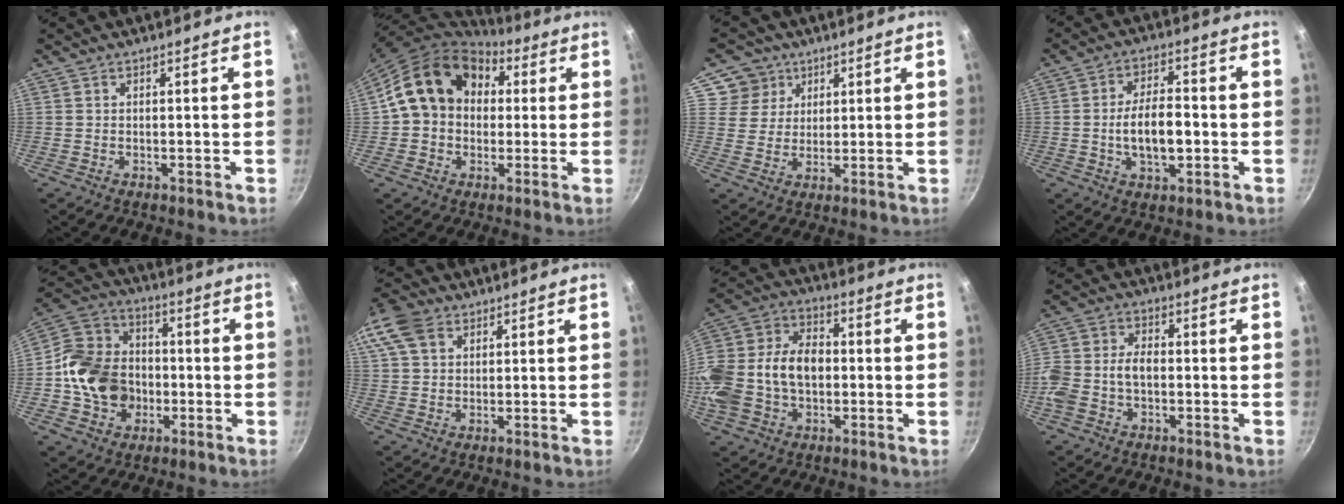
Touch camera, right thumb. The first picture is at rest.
{"total": 16.3, "force": [3.5, 13.2, 9.0], "torque": [-0.129, 0.032, 0.046]}
{"total": 6.8, "force": [3.6, 5.8, 0.6], "torque": [0.024, -0.007, 0.058]}
{"total": 9.7, "force": [-1.5, 4.7, 8.4], "torque": [-0.135, 0.018, -0.025]}
{"total": 16.4, "force": [-2.3, 13.6, 8.8], "torque": [-0.136, 0.038, -0.048]}
{"total": 11.3, "force": [5.0, 8.0, 6.2], "torque": [-0.131, 0.015, 0.088]}
{"total": 20.2, "force": [-1.5, 14.4, 14.0], "torque": [-0.274, 0.051, -0.032]}
{"total": 8.5, "force": [-1.8, 5.7, 6.1], "torque": [-0.120, 0.031, -0.046]}